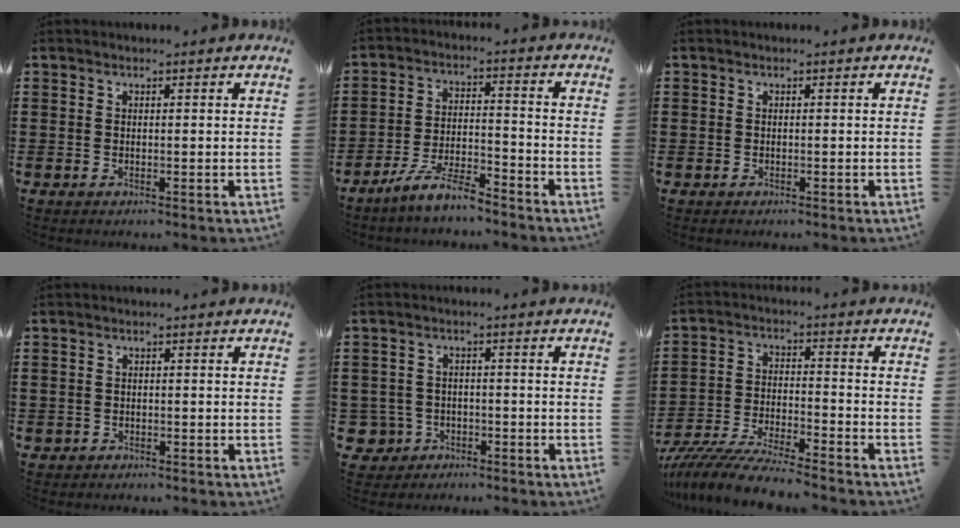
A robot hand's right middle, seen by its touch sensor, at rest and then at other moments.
{"total": 6.7, "force": [-5.7, 0.7, 3.4], "torque": [-0.079, -0.004, -0.112]}
{"total": 0.7, "force": [-0.2, 0.7, 0.0], "torque": [-0.001, 0.004, -0.006]}
{"total": 0.7, "force": [-0.6, 0.4, 0.0], "torque": [-0.001, 0.002, -0.014]}
{"total": 3.4, "force": [-2.0, 2.6, 0.8], "torque": [-0.038, -0.001, -0.046]}
{"total": 7.7, "force": [-7.4, 0.0, 2.2], "torque": [-0.044, 0.001, -0.146]}